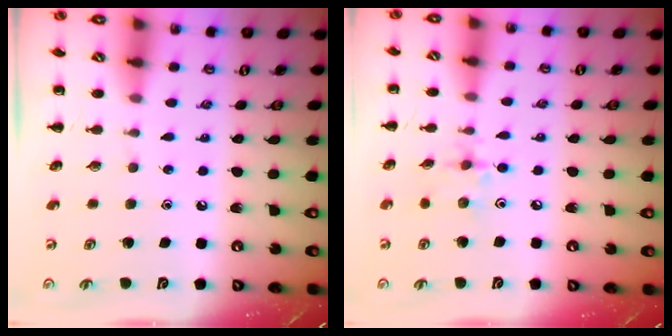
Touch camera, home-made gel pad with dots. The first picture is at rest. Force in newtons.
{"total": 3.3, "press": 3.2, "slide": 0.4}